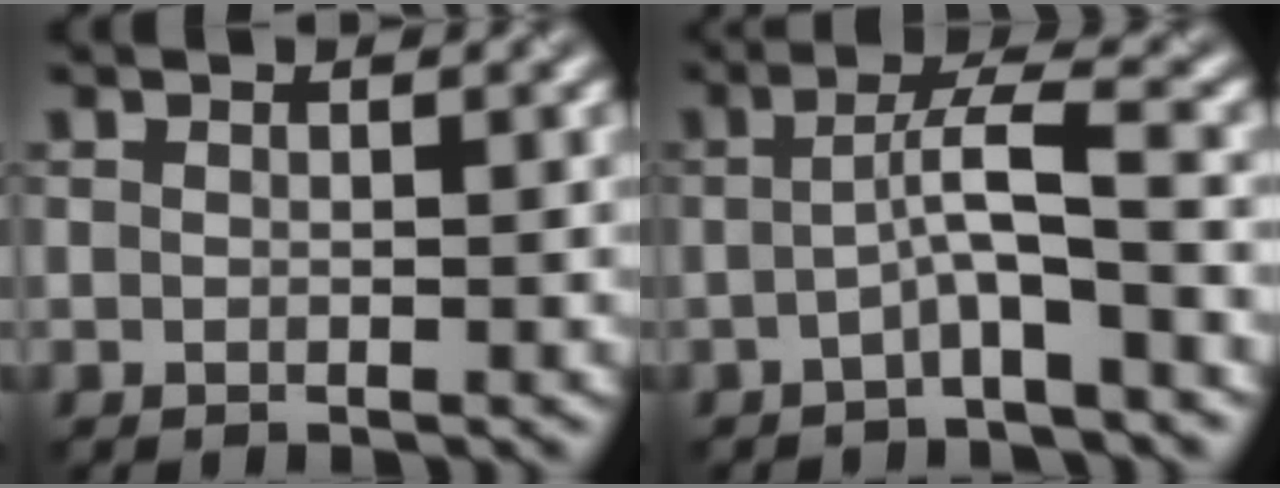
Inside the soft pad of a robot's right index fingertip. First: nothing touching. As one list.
[{"total": 3.5, "force": [-0.9, 0.3, 3.4], "torque": [-0.060, 0.015, -0.023]}]